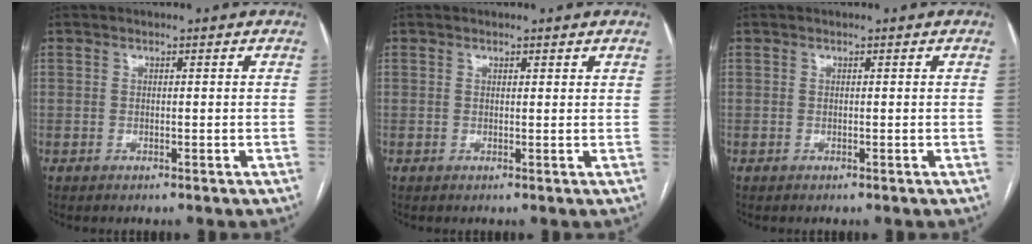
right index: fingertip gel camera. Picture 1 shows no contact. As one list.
[{"total": 0.9, "force": [0.8, 0.2, 0.4], "torque": [-0.004, 0.002, 0.009]}, {"total": 0.0}]